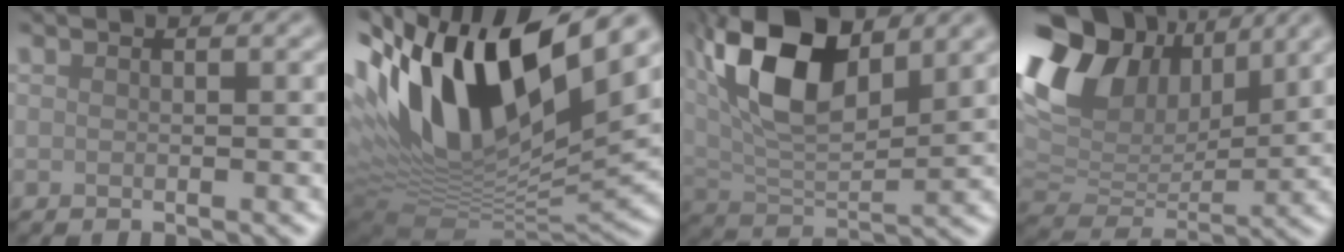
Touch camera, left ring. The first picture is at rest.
{"total": 16.3, "force": [5.4, 6.5, 14.0], "torque": [-0.265, 0.011, 0.094]}
{"total": 10.7, "force": [4.2, 5.1, 8.5], "torque": [-0.174, 0.012, 0.078]}
{"total": 13.3, "force": [5.9, 8.9, 8.0], "torque": [-0.177, 0.029, 0.107]}